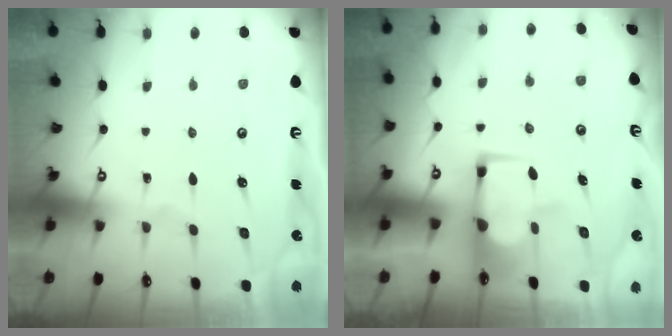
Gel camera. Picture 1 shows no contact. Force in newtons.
{"total": 1.7, "press": 1.4, "slide": 0.8}